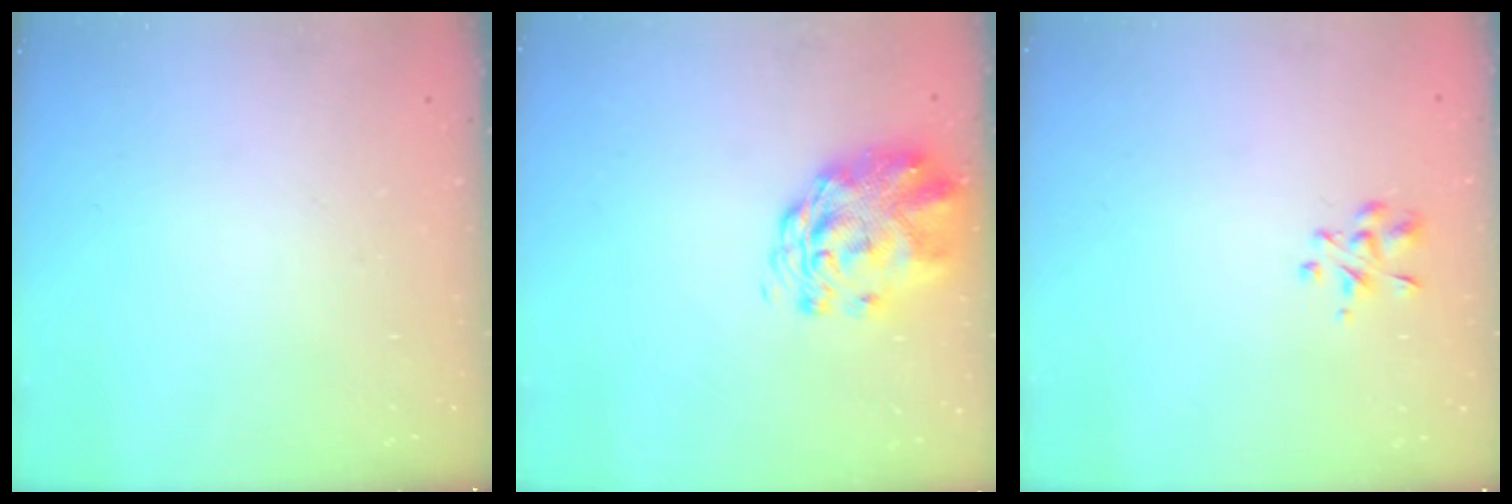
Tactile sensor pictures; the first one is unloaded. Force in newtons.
{"total": 2.9, "press": 2.7, "slide": 1.0}
{"total": 2.9, "press": 2.7, "slide": 1.0}